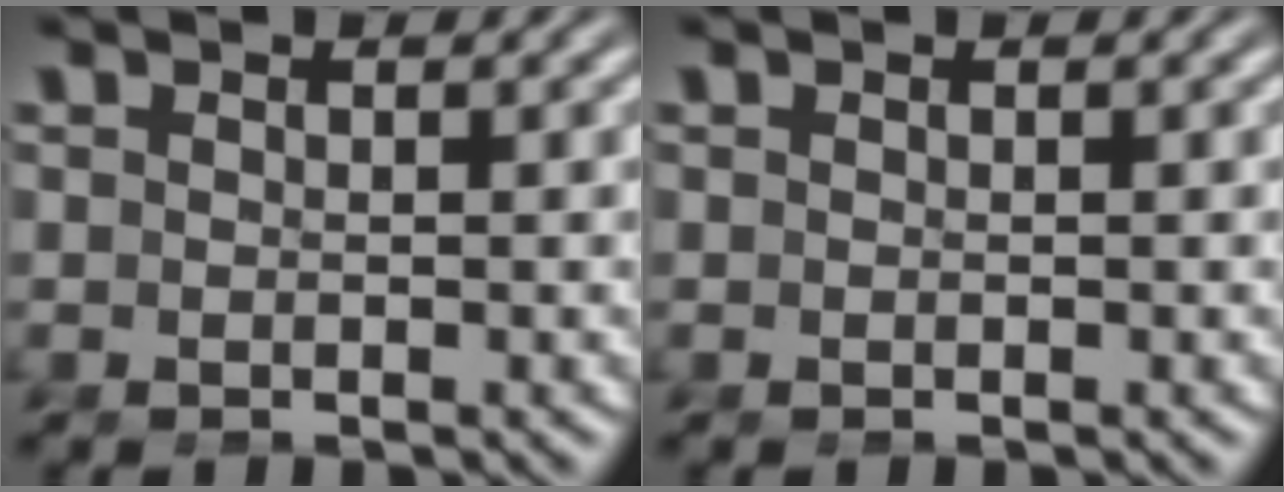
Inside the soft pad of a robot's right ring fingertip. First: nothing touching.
{"total": 0.0}